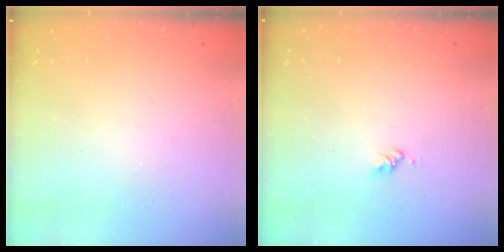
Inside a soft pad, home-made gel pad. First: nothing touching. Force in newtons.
{"total": 2.6, "press": 2.6, "slide": 0.4}